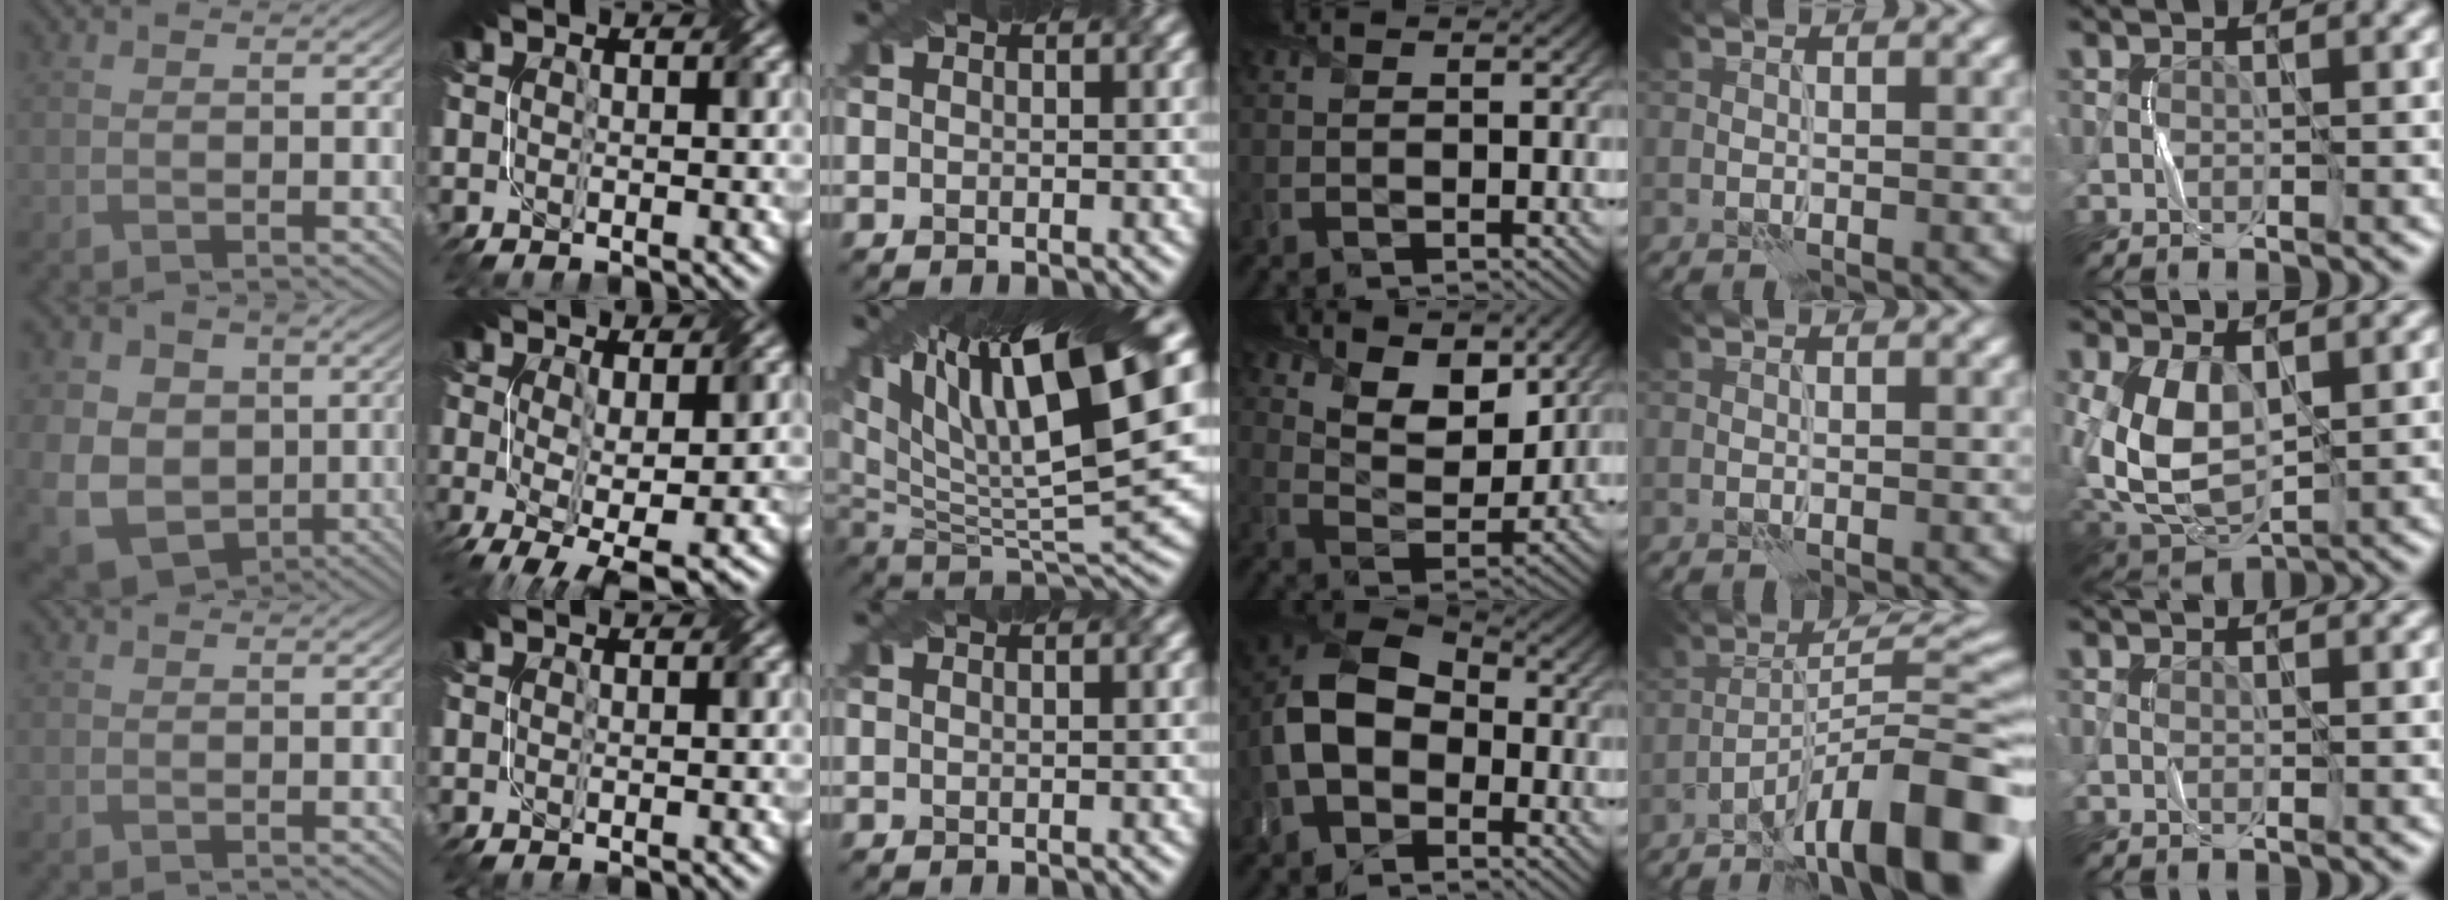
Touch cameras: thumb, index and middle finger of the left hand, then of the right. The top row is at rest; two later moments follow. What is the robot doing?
{"motion": "fold", "object": "netting"}